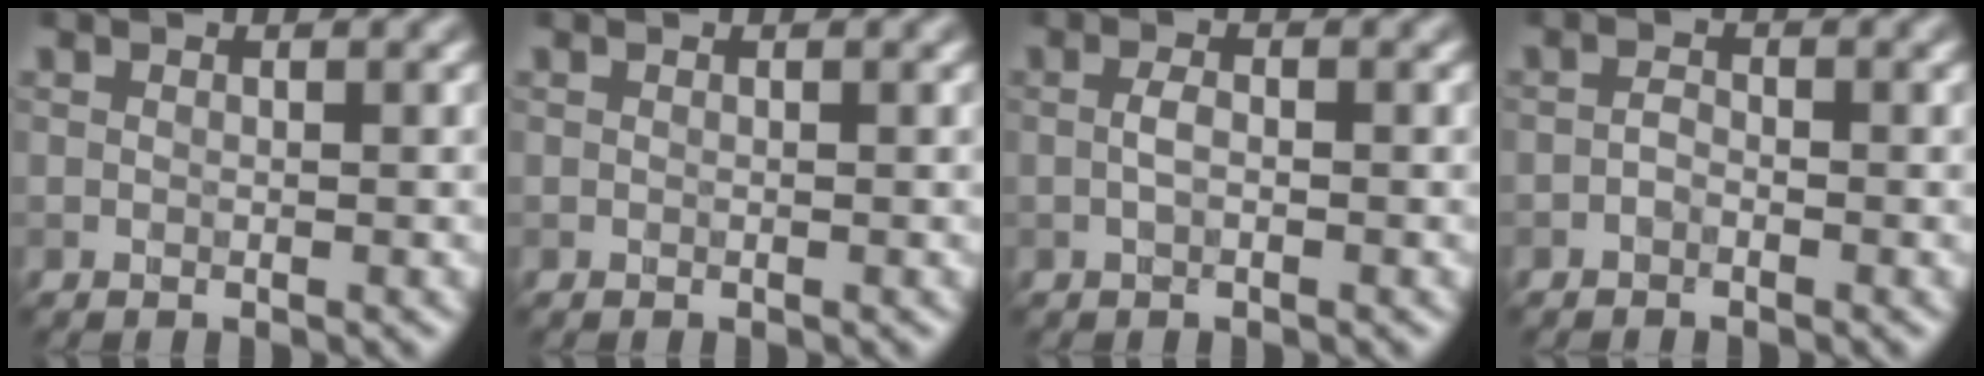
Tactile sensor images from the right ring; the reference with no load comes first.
{"total": 0.0}
{"total": 1.3, "force": [-0.3, 0.5, 1.2], "torque": [-0.026, 0.001, -0.008]}
{"total": 0.9, "force": [-0.6, 0.5, 0.5], "torque": [-0.011, 0.001, -0.013]}